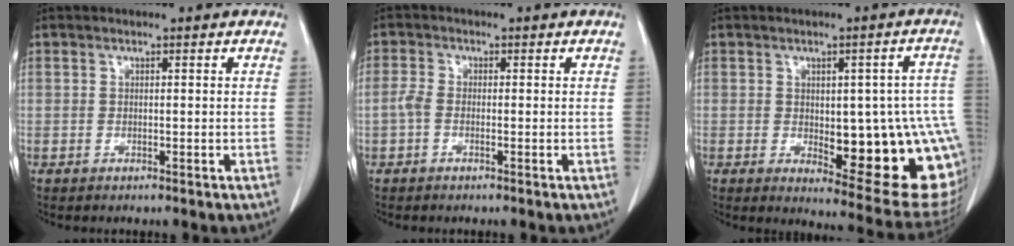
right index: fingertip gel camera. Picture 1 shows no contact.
{"total": 1.9, "force": [-0.6, 0.9, 1.5], "torque": [-0.037, 0.004, -0.015]}
{"total": 18.0, "force": [-2.8, 5.7, 16.8], "torque": [-0.132, 0.015, -0.006]}